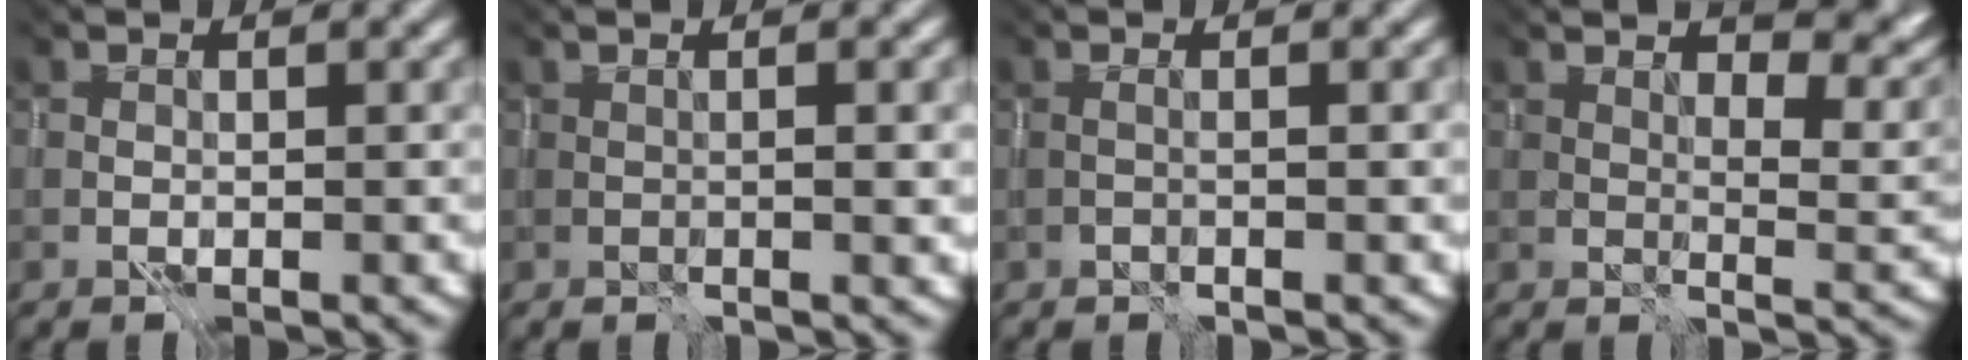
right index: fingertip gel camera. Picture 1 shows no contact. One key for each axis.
{"total": 0.9, "fx": 0.2, "fy": 0.1, "fz": 0.8, "tx": 0.000, "ty": 0.000, "tz": -0.002}
{"total": 1.0, "fx": -0.3, "fy": 0.2, "fz": 0.9, "tx": 0.003, "ty": 0.007, "tz": -0.017}
{"total": 4.2, "fx": 2.9, "fy": 1.3, "fz": 2.7, "tx": -0.031, "ty": -0.005, "tz": 0.053}